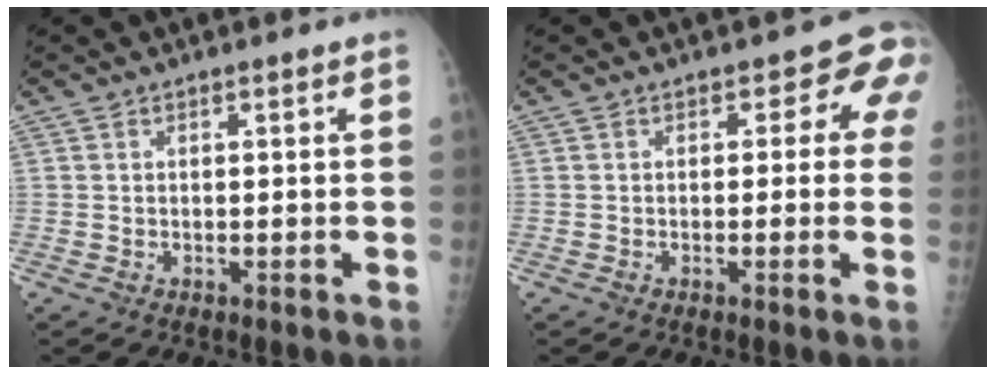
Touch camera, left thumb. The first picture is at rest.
{"total": 4.5, "force": [1.1, 3.1, 3.0], "torque": [0.013, 0.007, -0.004]}